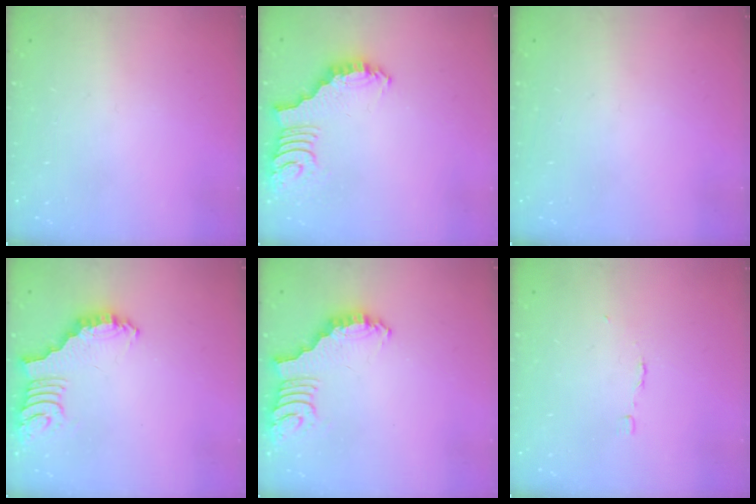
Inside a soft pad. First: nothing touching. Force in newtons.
{"total": 2.6, "press": 2.6, "slide": 0.5}
{"total": 0.0}
{"total": 2.7, "press": 2.6, "slide": 0.5}
{"total": 2.7, "press": 2.6, "slide": 0.5}
{"total": 2.7, "press": 2.7, "slide": 0.2}